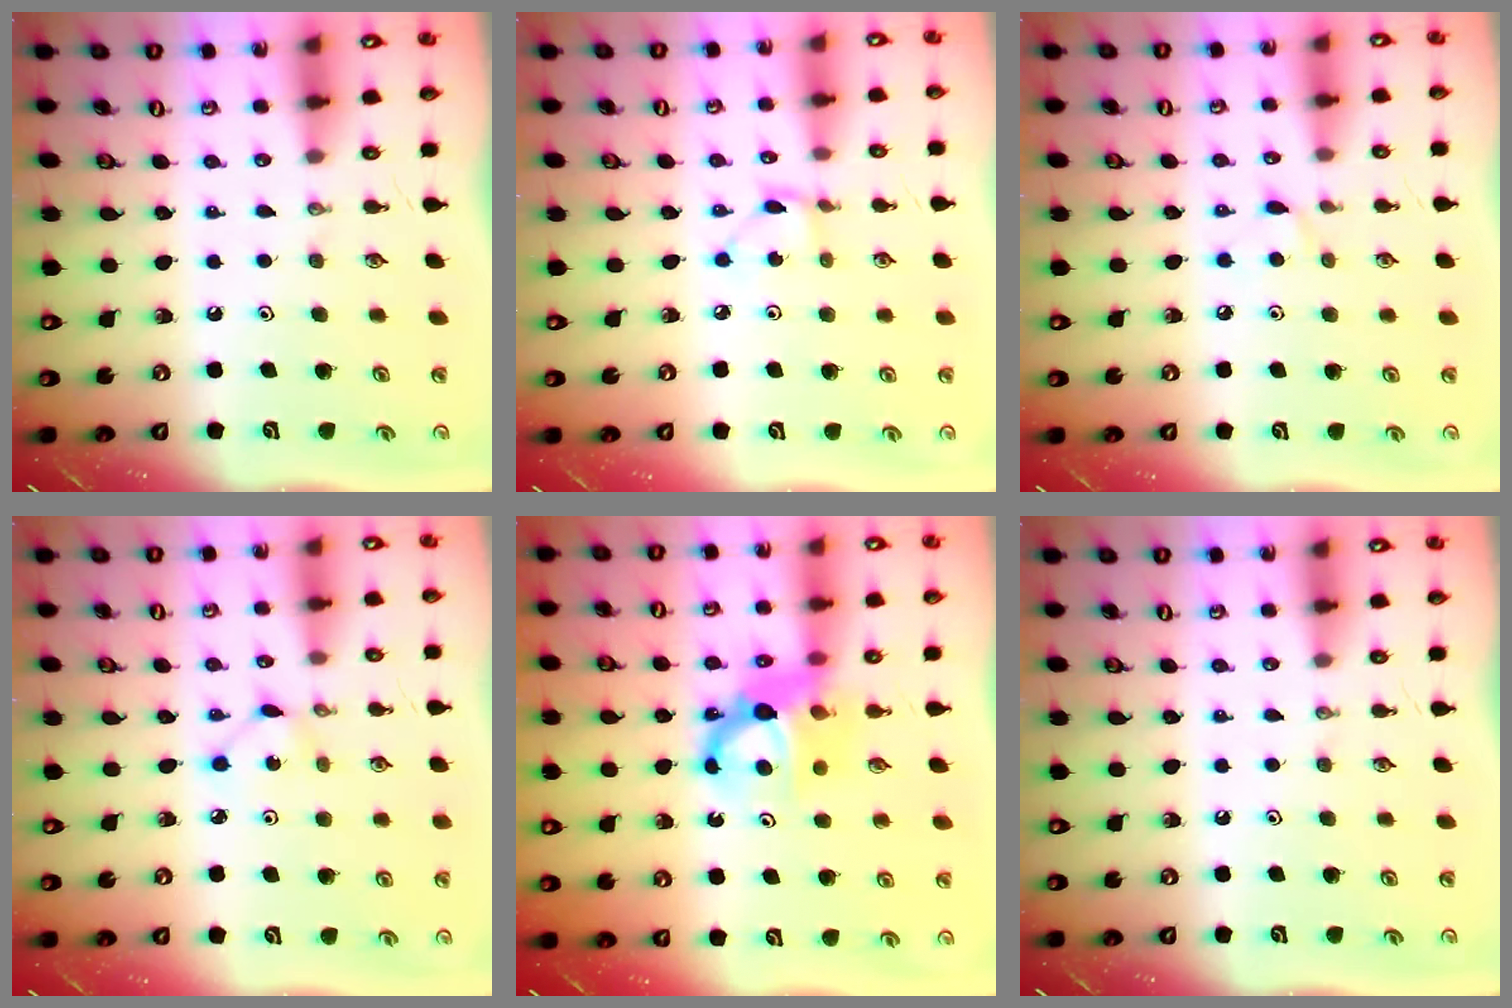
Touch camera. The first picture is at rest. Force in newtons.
{"total": 1.8, "press": 1.8, "slide": 0.1}
{"total": 4.0, "press": 4.0, "slide": 0.5}
{"total": 2.2, "press": 2.2, "slide": 0.3}
{"total": 9.1, "press": 9.1, "slide": 0.8}
{"total": 0.0}